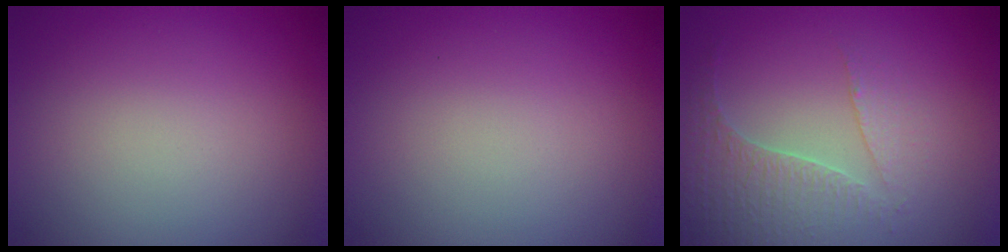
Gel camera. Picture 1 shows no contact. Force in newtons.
{"total": 0.0}
{"total": 3.6, "press": 2.8, "slide": 2.3}